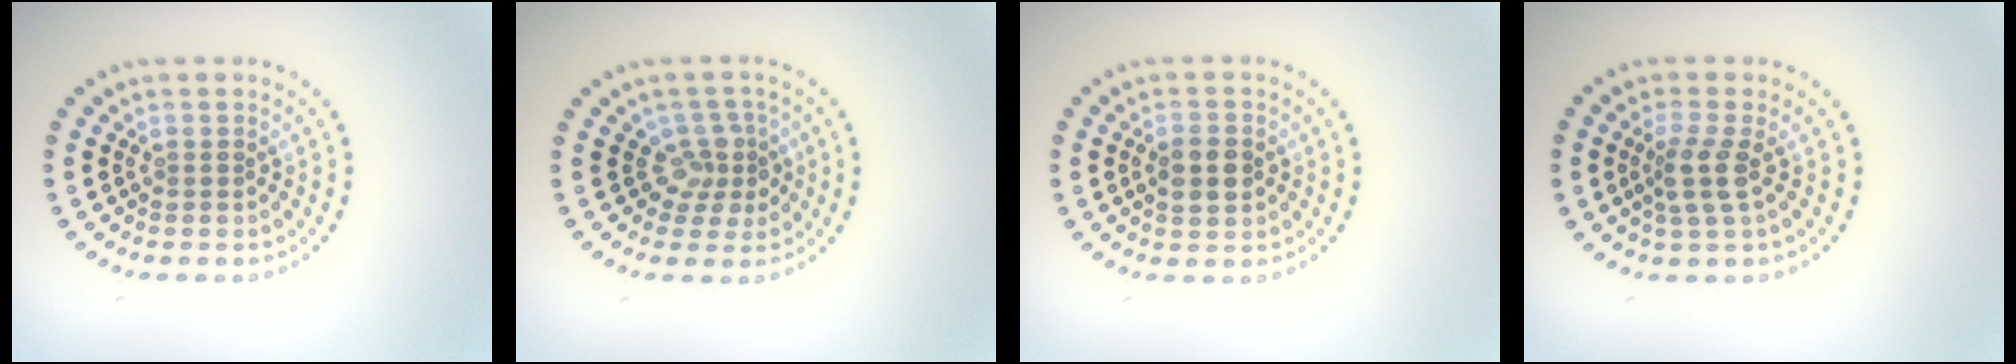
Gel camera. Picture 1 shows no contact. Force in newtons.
{"total": 2.7, "press": 2.0, "slide": 1.8}
{"total": 2.8, "press": 2.8, "slide": 0.2}
{"total": 2.4, "press": 1.9, "slide": 1.5}